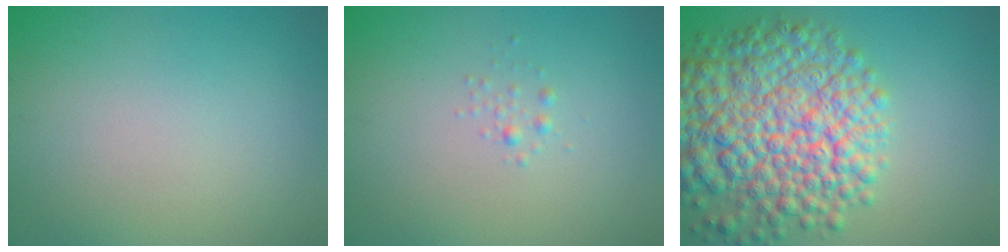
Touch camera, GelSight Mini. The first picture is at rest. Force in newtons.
{"total": 0.6, "press": 0.6, "slide": 0.0}
{"total": 10.9, "press": 10.9, "slide": 0.5}